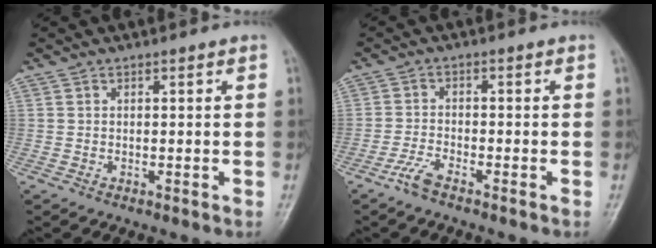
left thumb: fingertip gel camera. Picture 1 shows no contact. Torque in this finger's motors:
{"motor_torque": [-0.25, 0.27, 0.14, 0.06, 0.00]}